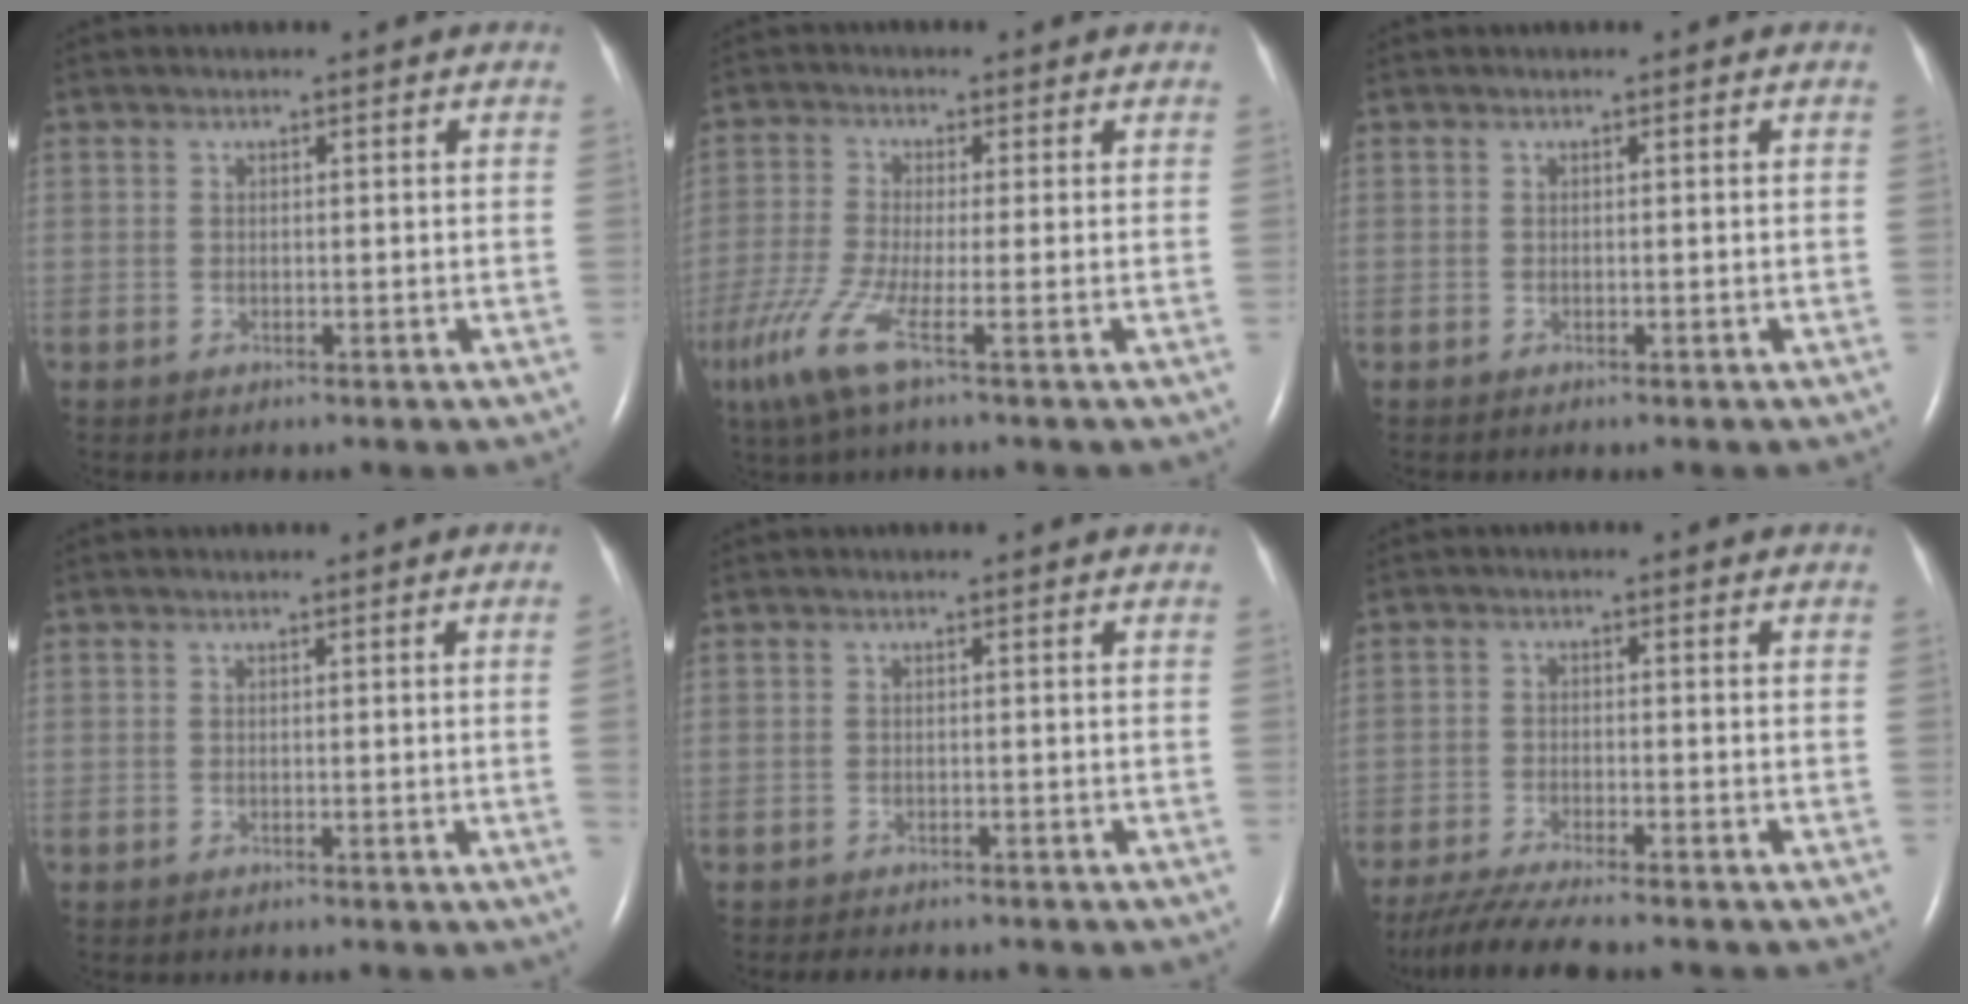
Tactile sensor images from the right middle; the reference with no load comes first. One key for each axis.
{"total": 7.0, "fx": -3.4, "fy": 0.0, "fz": 6.1, "tx": -0.144, "ty": -0.025, "tz": -0.073}
{"total": 0.0}
{"total": 1.7, "fx": -0.2, "fy": -0.8, "fz": 1.5, "tx": -0.018, "ty": -0.001, "tz": -0.002}
{"total": 3.7, "fx": -3.1, "fy": 1.2, "fz": 1.5, "tx": -0.026, "ty": -0.008, "tz": -0.037}
{"total": 7.7, "fx": -6.6, "fy": -0.1, "fz": 3.9, "tx": -0.065, "ty": -0.025, "tz": -0.113}